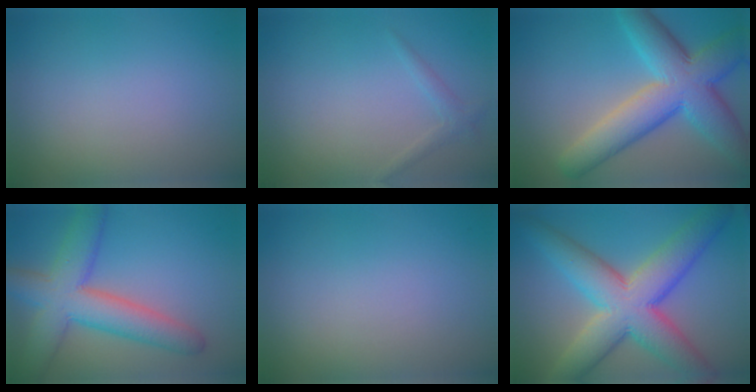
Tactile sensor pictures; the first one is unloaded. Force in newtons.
{"total": 1.1, "press": 1.1, "slide": 0.1}
{"total": 9.7, "press": 9.7, "slide": 0.4}
{"total": 7.8, "press": 7.8, "slide": 0.3}
{"total": 0.0}
{"total": 10.5, "press": 10.5, "slide": 0.4}